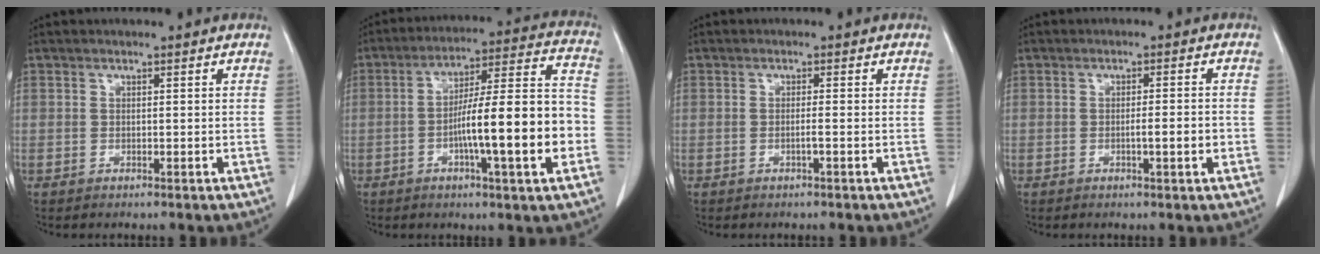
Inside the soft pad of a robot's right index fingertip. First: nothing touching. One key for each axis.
{"total": 17.2, "fx": -4.2, "fy": 1.2, "fz": 16.6, "tx": -0.259, "ty": 0.015, "tz": -0.065}
{"total": 1.0, "fx": -0.4, "fy": -0.2, "fz": 0.9, "tx": -0.017, "ty": 0.000, "tz": -0.007}
{"total": 3.0, "fx": -0.7, "fy": 0.1, "fz": 2.9, "tx": -0.047, "ty": -0.002, "tz": -0.011}